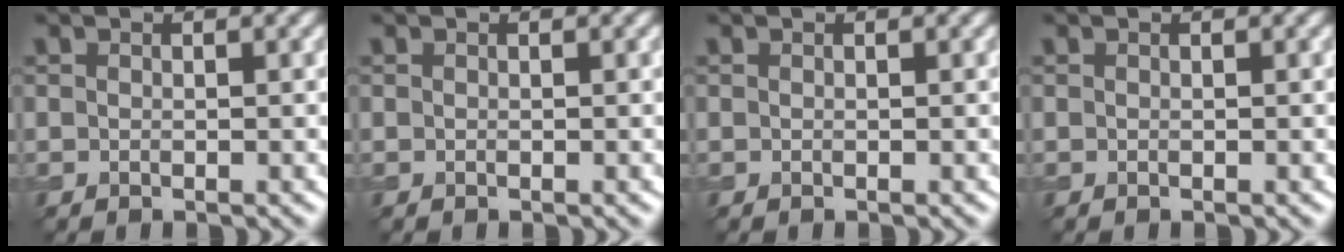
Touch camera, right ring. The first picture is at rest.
{"total": 0.0}
{"total": 0.0}
{"total": 0.0}